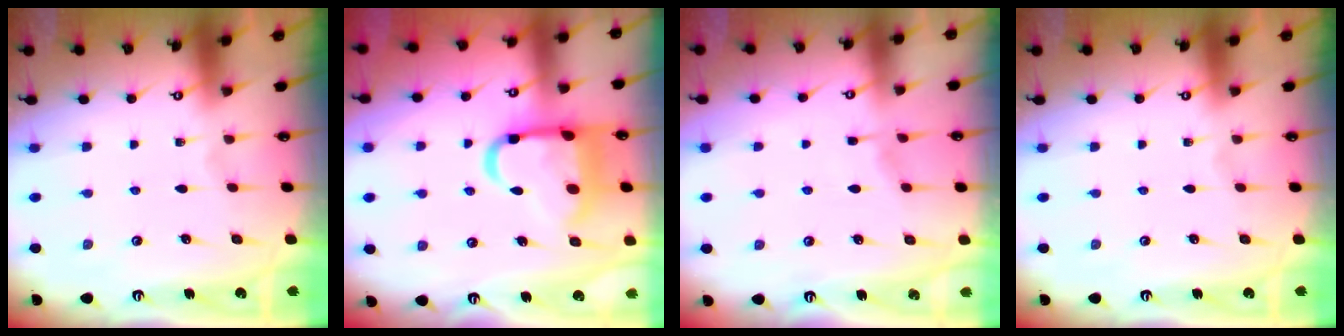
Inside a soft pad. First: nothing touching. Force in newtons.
{"total": 16.3, "press": 16.2, "slide": 1.9}
{"total": 1.7, "press": 1.7, "slide": 0.3}
{"total": 0.0}